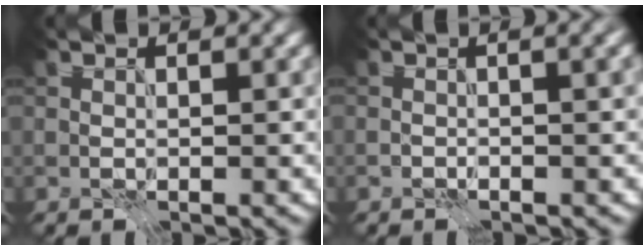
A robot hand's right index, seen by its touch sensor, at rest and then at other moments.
{"total": 4.5, "force": [1.5, 1.6, 4.0], "torque": [-0.028, 0.019, -0.003]}